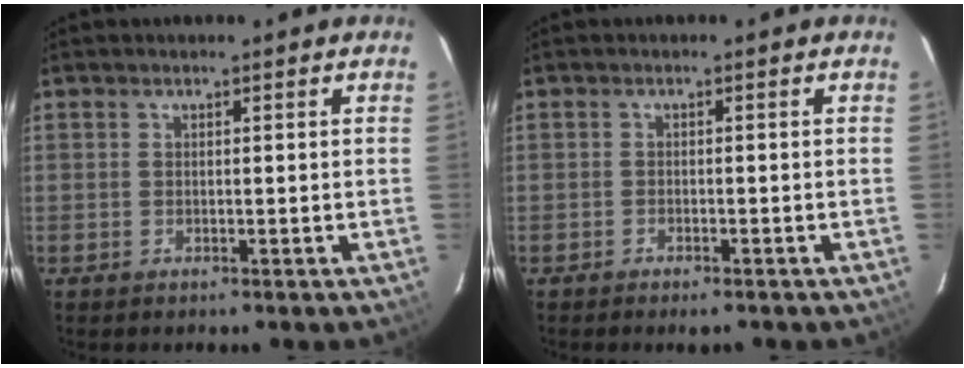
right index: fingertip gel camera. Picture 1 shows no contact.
{"total": 2.3, "force": [-1.9, 0.8, 1.0], "torque": [-0.027, -0.006, -0.032]}